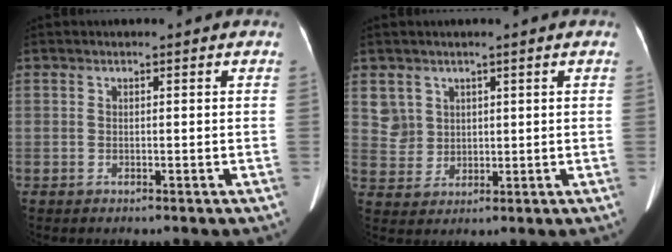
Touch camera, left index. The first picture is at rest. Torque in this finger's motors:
{"motor_torque": [0.39, -0.23, 0.17, 0.00]}